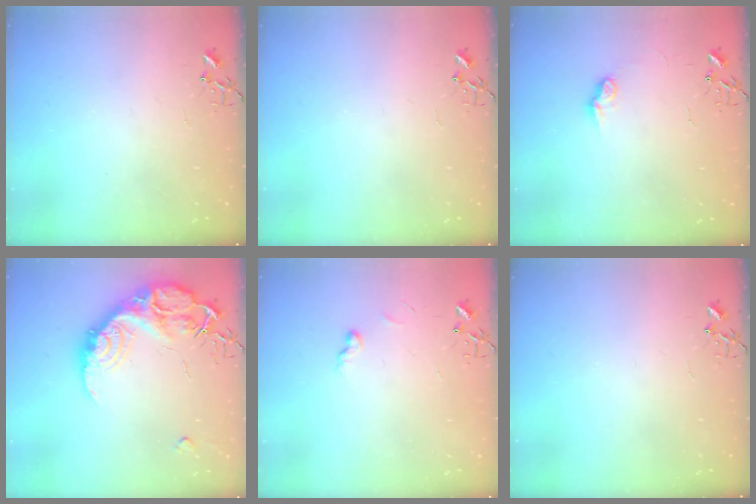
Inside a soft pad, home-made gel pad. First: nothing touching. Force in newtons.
{"total": 0.0}
{"total": 7.2, "press": 7.2, "slide": 0.2}
{"total": 20.8, "press": 20.8, "slide": 1.1}
{"total": 5.3, "press": 5.2, "slide": 0.7}
{"total": 0.0}